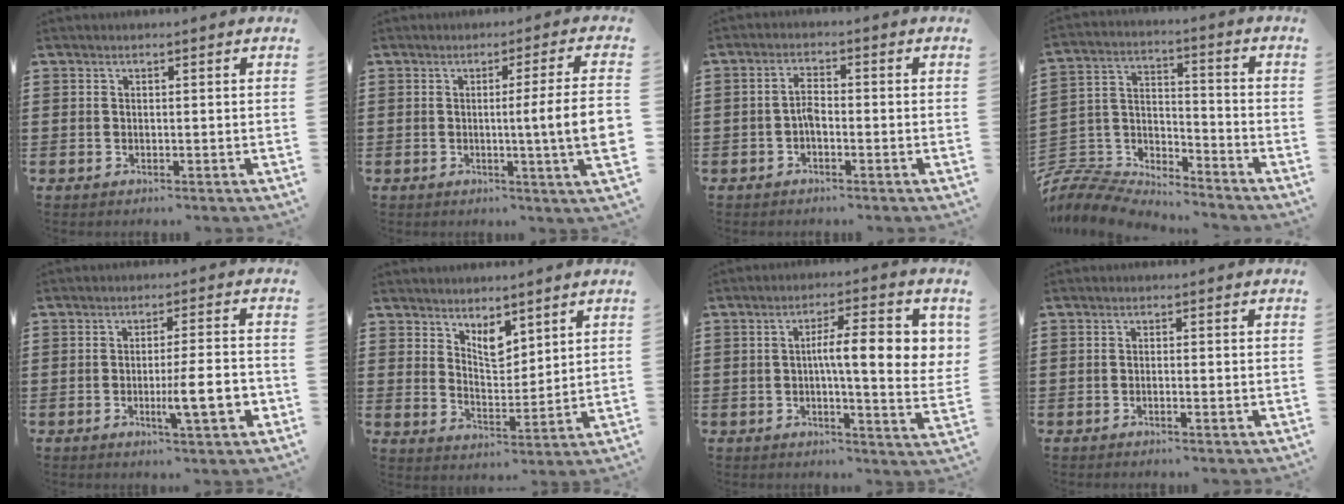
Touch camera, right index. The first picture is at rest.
{"total": 8.5, "force": [-0.4, -0.6, 8.5], "torque": [-0.139, -0.015, -0.011]}
{"total": 2.7, "force": [-1.0, 1.1, 2.3], "torque": [-0.052, 0.002, -0.021]}
{"total": 8.4, "force": [-8.1, 1.8, 1.2], "torque": [-0.048, 0.000, -0.169]}
{"total": 8.7, "force": [-2.4, 1.3, 8.2], "torque": [-0.114, -0.010, -0.039]}
{"total": 4.8, "force": [3.8, 2.0, 2.1], "torque": [-0.035, -0.012, 0.066]}
{"total": 9.7, "force": [1.2, 2.2, 9.4], "torque": [-0.156, 0.005, 0.012]}
{"total": 0.9, "force": [-0.7, -0.1, 0.6], "torque": [-0.010, -0.002, -0.013]}